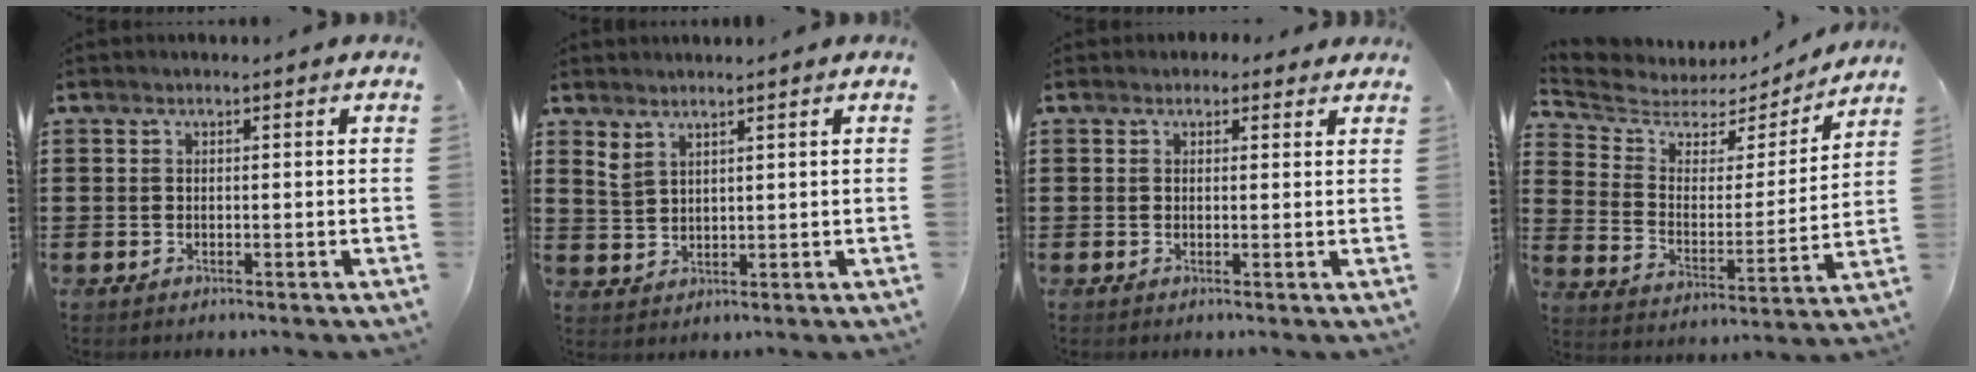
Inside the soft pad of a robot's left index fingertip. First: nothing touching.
{"total": 2.4, "force": [2.0, 0.8, 1.0], "torque": [-0.025, 0.003, 0.039]}
{"total": 1.5, "force": [1.0, 1.1, 0.3], "torque": [-0.002, 0.005, 0.017]}
{"total": 4.8, "force": [4.2, 2.2, 0.7], "torque": [-0.048, -0.032, 0.067]}